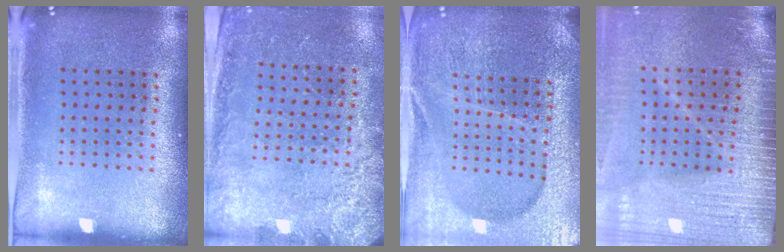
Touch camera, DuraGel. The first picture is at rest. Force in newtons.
{"total": 2.5, "press": 2.4, "slide": 0.9}
{"total": 4.9, "press": 4.5, "slide": 1.8}
{"total": 3.9, "press": 3.4, "slide": 1.9}